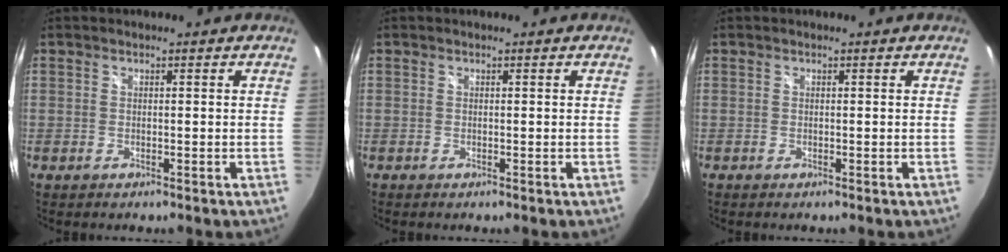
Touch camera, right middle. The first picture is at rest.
{"total": 0.0}
{"total": 0.0}